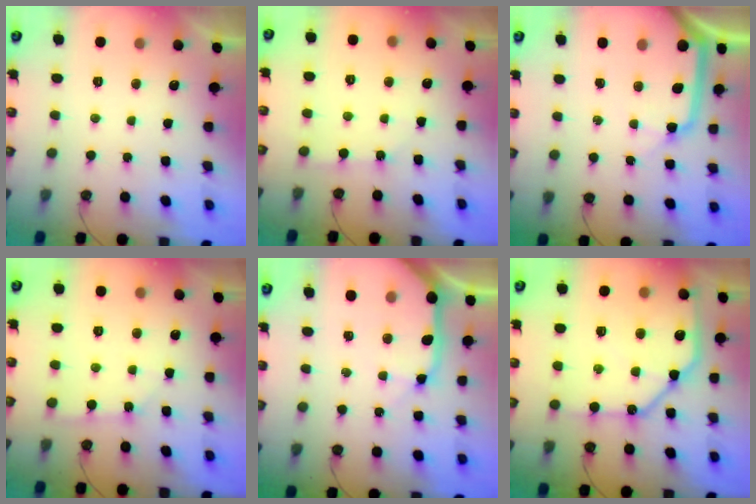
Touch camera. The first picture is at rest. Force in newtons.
{"total": 4.2, "press": 4.2, "slide": 0.5}
{"total": 12.7, "press": 12.6, "slide": 2.0}
{"total": 2.3, "press": 2.3, "slide": 0.2}
{"total": 14.3, "press": 14.1, "slide": 2.0}
{"total": 20.2, "press": 20.1, "slide": 2.4}